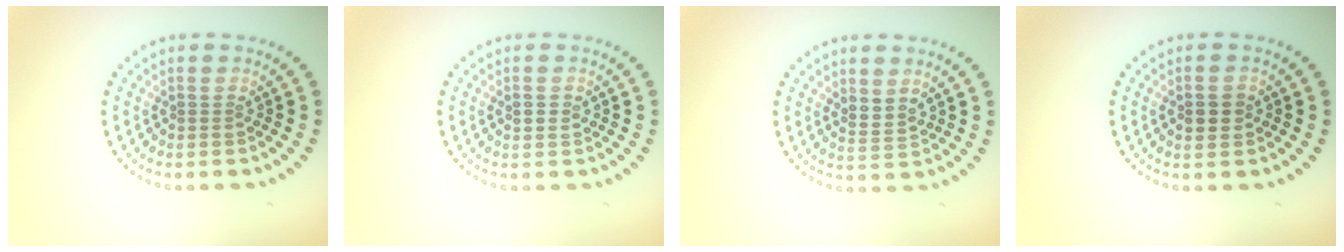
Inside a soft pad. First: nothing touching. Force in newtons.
{"total": 1.1, "press": 1.0, "slide": 0.4}
{"total": 1.8, "press": 1.3, "slide": 1.2}
{"total": 2.2, "press": 2.2, "slide": 0.0}